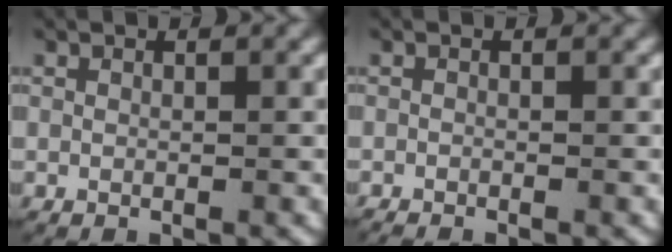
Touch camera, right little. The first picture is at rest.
{"total": 0.9, "force": [-0.9, 0.3, 0.2], "torque": [-0.010, -0.008, -0.012]}